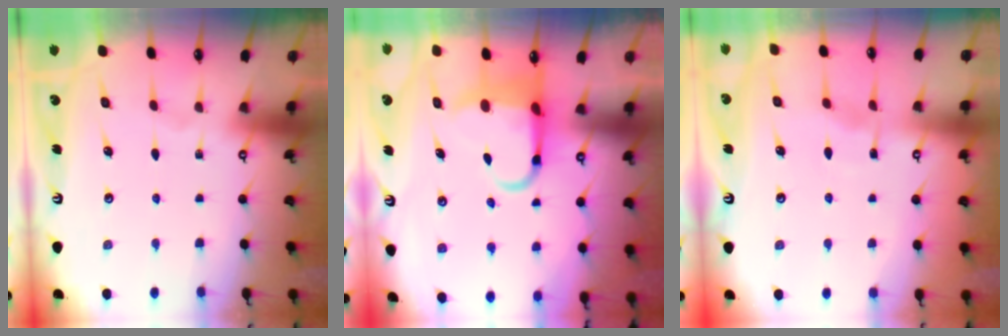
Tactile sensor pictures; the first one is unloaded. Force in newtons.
{"total": 6.1, "press": 6.0, "slide": 1.3}
{"total": 2.8, "press": 2.7, "slide": 0.5}